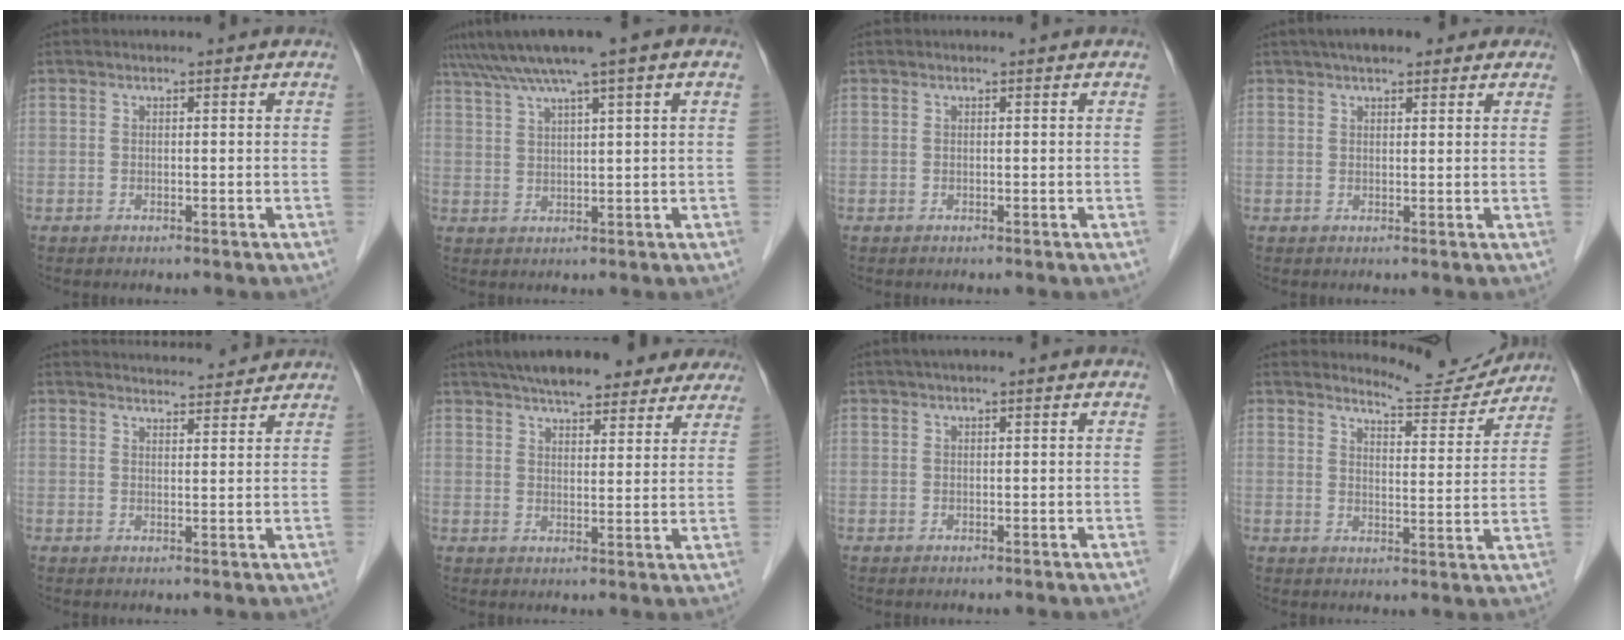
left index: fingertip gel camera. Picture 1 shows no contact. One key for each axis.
{"total": 8.4, "fx": 5.4, "fy": -0.3, "fz": 6.5, "tx": -0.111, "ty": 0.037, "tz": 0.089}
{"total": 0.0}
{"total": 6.6, "fx": 4.8, "fy": 2.3, "fz": 3.8, "tx": -0.047, "ty": 0.034, "tz": 0.068}
{"total": 8.3, "fx": 8.2, "fy": 0.6, "fz": 1.2, "tx": -0.017, "ty": 0.019, "tz": 0.102}
{"total": 17.8, "fx": 15.0, "fy": 5.2, "fz": 8.2, "tx": -0.118, "ty": 0.034, "tz": 0.196}
{"total": 1.6, "fx": 0.8, "fy": 0.3, "fz": 1.3, "tx": -0.027, "ty": 0.017, "tz": 0.012}
{"total": 7.5, "fx": 7.5, "fy": 0.5, "fz": -0.3, "tx": -0.003, "ty": -0.014, "tz": 0.099}